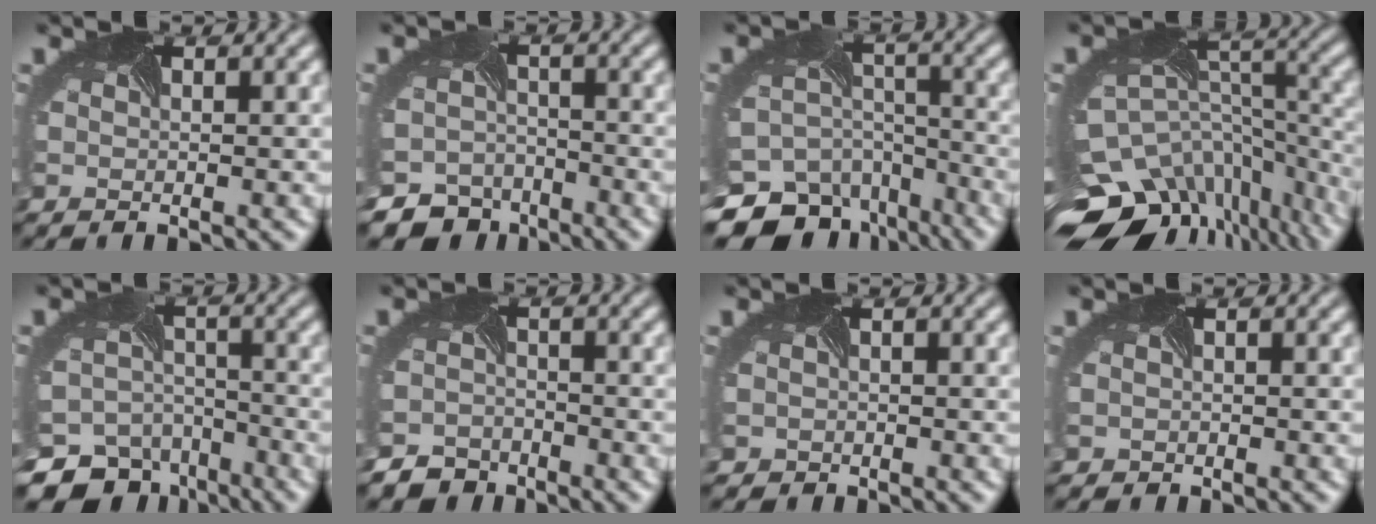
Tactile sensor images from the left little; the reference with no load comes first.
{"total": 6.5, "force": [-5.8, 2.8, -0.2], "torque": [0.008, -0.023, -0.089]}
{"total": 13.7, "force": [-11.1, 7.5, 2.7], "torque": [-0.070, -0.031, -0.142]}
{"total": 14.3, "force": [-10.6, 8.0, 5.4], "torque": [-0.134, -0.025, -0.133]}
{"total": 10.4, "force": [-8.7, 5.4, 1.4], "torque": [-0.022, -0.020, -0.126]}
{"total": 4.3, "force": [-4.1, 1.2, -0.7], "torque": [0.013, -0.024, -0.070]}
{"total": 1.3, "force": [-1.0, 0.7, -0.5], "torque": [0.010, -0.015, -0.018]}
{"total": 1.0, "force": [-0.8, 0.4, -0.5], "torque": [0.008, -0.010, -0.015]}